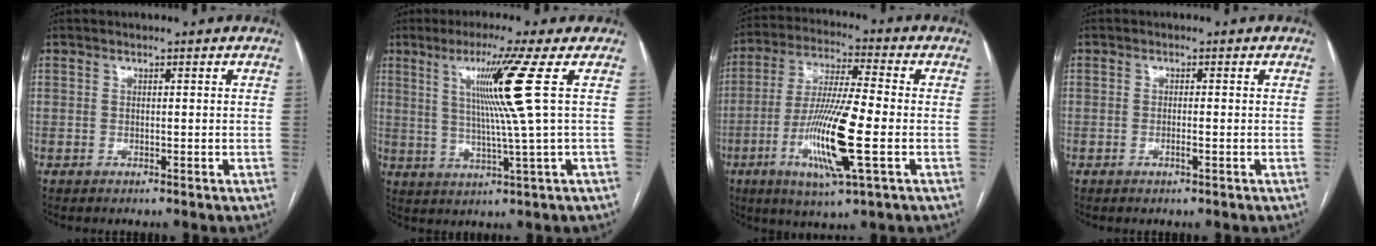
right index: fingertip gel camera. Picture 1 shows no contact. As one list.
[{"total": 9.7, "force": [2.9, -3.2, 8.7], "torque": [-0.155, -0.005, 0.065]}, {"total": 14.6, "force": [-3.9, 1.0, 14.0], "torque": [-0.276, -0.015, -0.073]}, {"total": 1.2, "force": [-0.5, 0.0, 1.1], "torque": [-0.023, -0.001, -0.007]}]